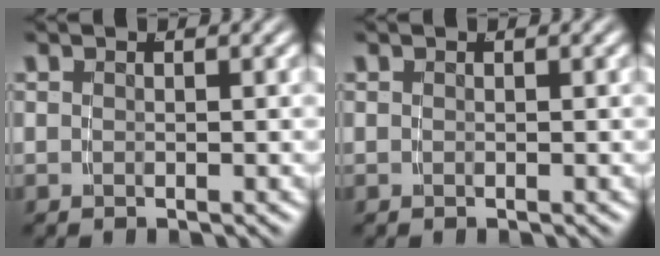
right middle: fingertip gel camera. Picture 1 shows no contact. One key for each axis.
{"total": 0.0}